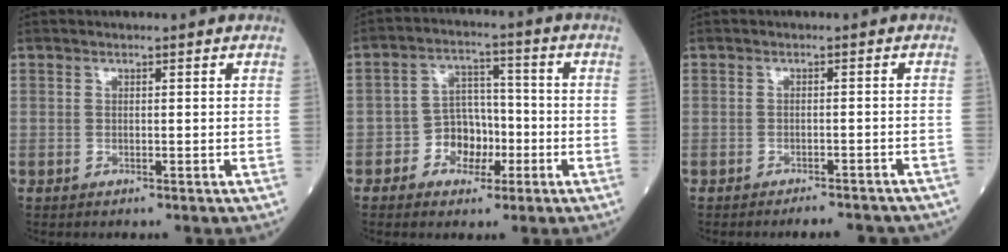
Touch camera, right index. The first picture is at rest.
{"total": 6.5, "force": [-2.3, 4.8, 3.6], "torque": [-0.060, 0.022, -0.040]}
{"total": 5.9, "force": [-5.5, 1.3, 1.9], "torque": [-0.012, -0.004, -0.066]}